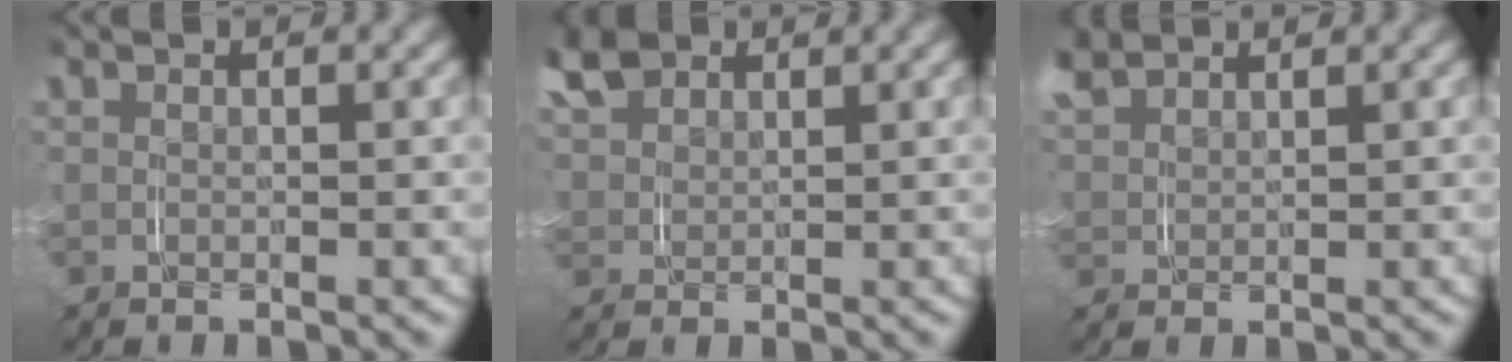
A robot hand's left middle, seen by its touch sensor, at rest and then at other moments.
{"total": 3.3, "force": [2.2, 1.8, 1.5], "torque": [-0.050, -0.001, 0.049]}
{"total": 2.1, "force": [1.9, 0.7, 0.6], "torque": [-0.029, 0.003, 0.041]}